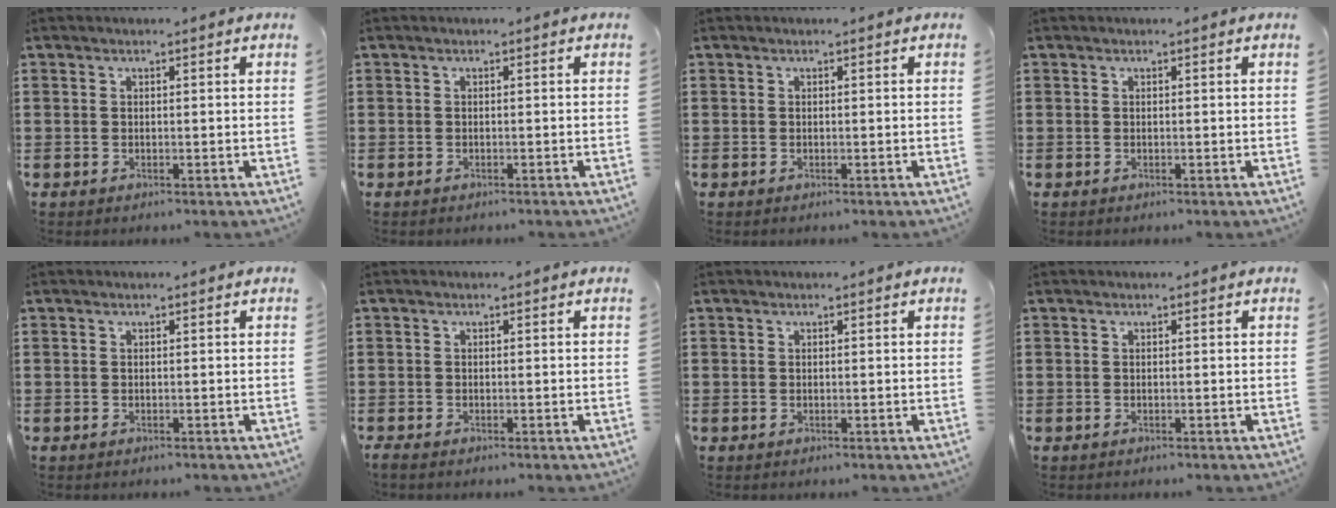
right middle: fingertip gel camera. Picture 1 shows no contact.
{"total": 0.0}
{"total": 0.0}
{"total": 0.0}
{"total": 0.0}
{"total": 0.6, "force": [-0.5, 0.1, 0.2], "torque": [-0.005, -0.004, -0.010]}
{"total": 0.0}
{"total": 0.0}